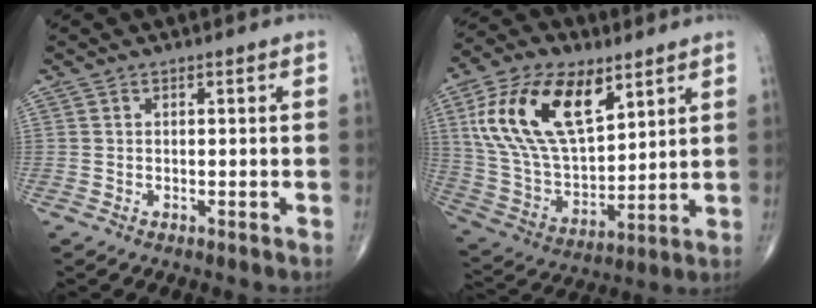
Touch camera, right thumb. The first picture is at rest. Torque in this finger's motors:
{"motor_torque": [1.44, 2.53, 1.13, 0.07, 0.38]}